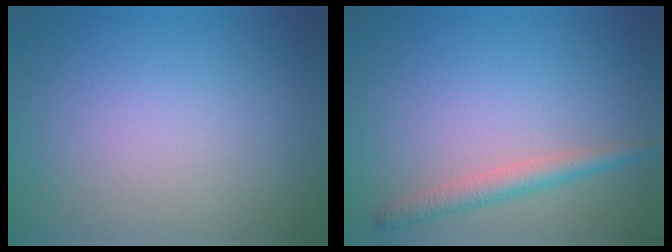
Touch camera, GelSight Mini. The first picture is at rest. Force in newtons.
{"total": 2.3, "press": 2.3, "slide": 0.1}